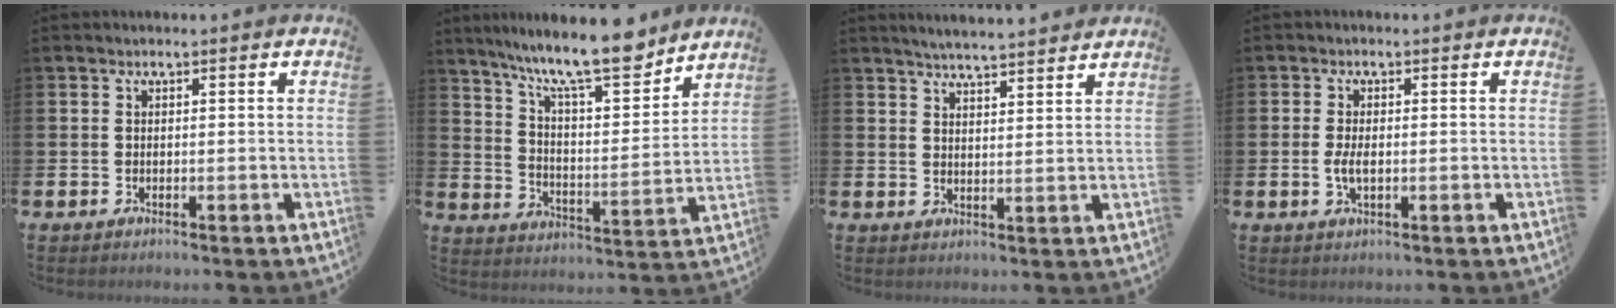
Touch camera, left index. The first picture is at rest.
{"total": 13.0, "force": [11.1, 2.5, 6.2], "torque": [-0.123, -0.069, 0.189]}
{"total": 4.5, "force": [4.4, -0.4, 0.3], "torque": [-0.009, -0.028, 0.078]}
{"total": 2.6, "force": [-0.3, 1.2, 2.3], "torque": [-0.041, 0.002, -0.007]}